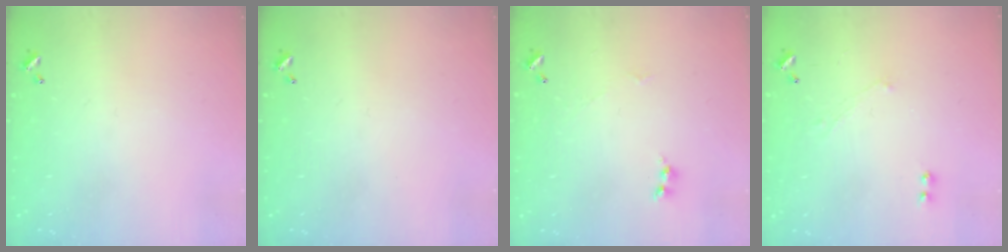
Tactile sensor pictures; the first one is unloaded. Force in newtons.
{"total": 0.0}
{"total": 1.6, "press": 1.6, "slide": 0.2}
{"total": 1.0, "press": 0.9, "slide": 0.5}